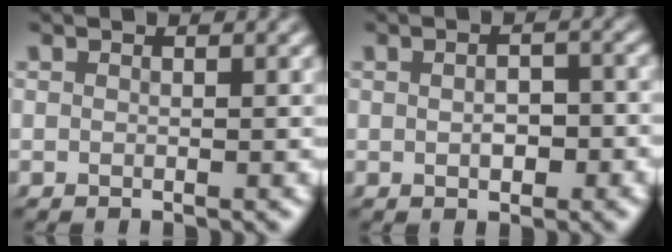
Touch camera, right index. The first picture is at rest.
{"total": 1.8, "force": [-0.6, 1.1, 1.2], "torque": [-0.017, -0.004, -0.010]}